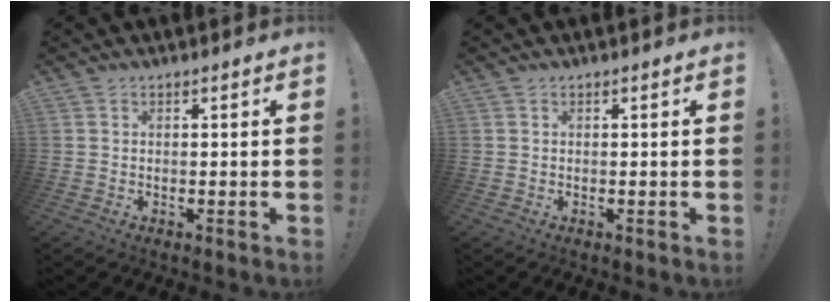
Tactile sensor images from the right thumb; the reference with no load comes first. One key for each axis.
{"total": 0.0}